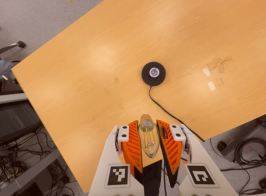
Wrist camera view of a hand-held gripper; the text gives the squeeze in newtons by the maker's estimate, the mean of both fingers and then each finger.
{"total": 18.6, "left": 19.5, "right": 17.7}